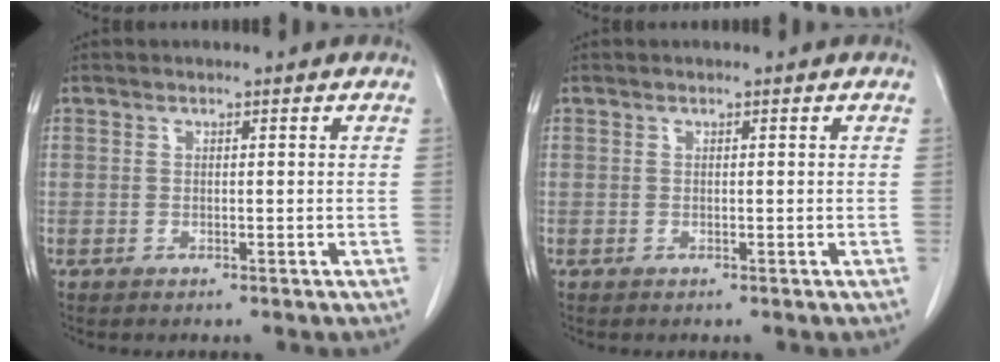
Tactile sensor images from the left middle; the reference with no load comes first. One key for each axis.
{"total": 0.0}